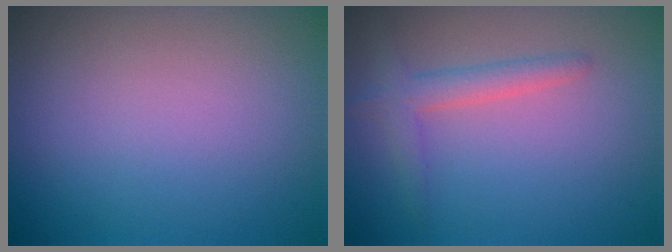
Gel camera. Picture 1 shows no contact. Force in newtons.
{"total": 2.3, "press": 2.3, "slide": 0.1}